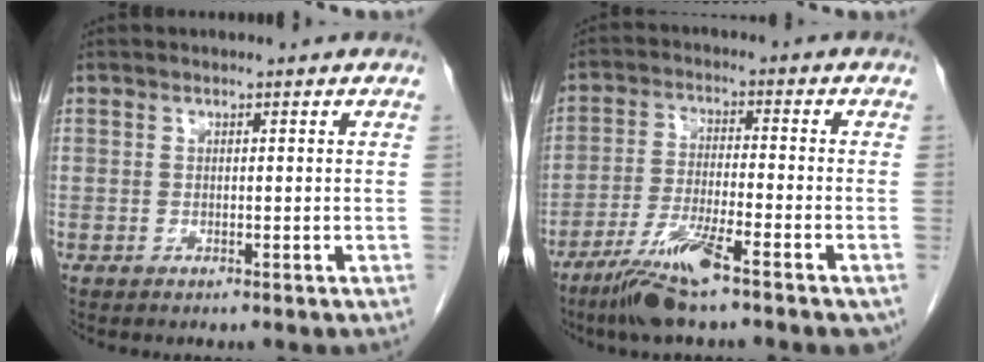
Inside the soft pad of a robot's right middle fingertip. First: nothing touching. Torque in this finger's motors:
{"motor_torque": [1.14, -1.00, 0.22, 0.08]}